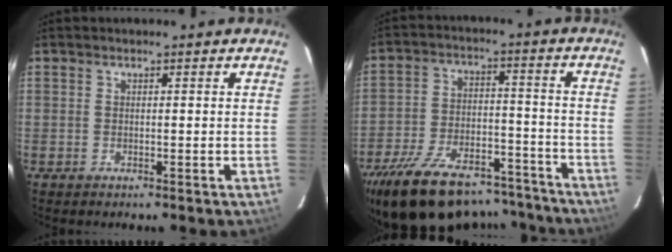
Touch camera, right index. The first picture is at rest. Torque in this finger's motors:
{"motor_torque": [1.26, -0.88, 1.05, 0.19]}